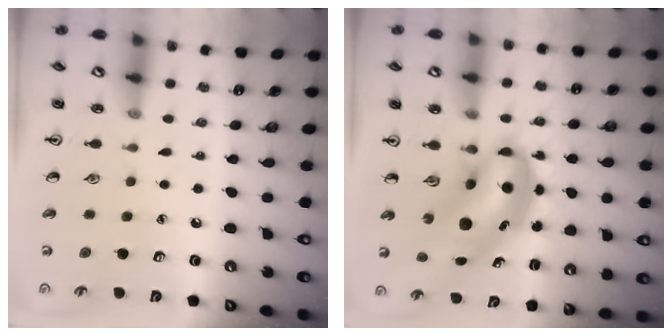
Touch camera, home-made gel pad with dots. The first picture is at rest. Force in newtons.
{"total": 8.0, "press": 7.8, "slide": 2.1}